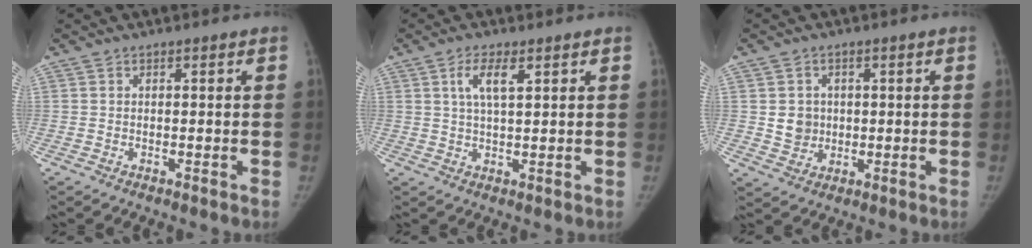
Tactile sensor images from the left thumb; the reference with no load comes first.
{"total": 4.7, "force": [2.1, 1.5, 3.9], "torque": [-0.076, -0.004, 0.041]}
{"total": 4.8, "force": [0.4, 4.4, 1.8], "torque": [-0.008, 0.000, 0.013]}